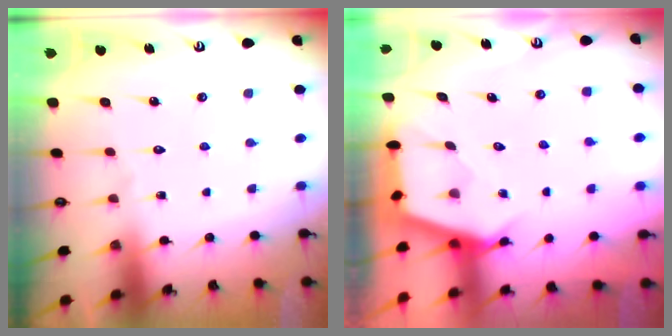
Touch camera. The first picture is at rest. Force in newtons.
{"total": 2.7, "press": 2.7, "slide": 0.3}